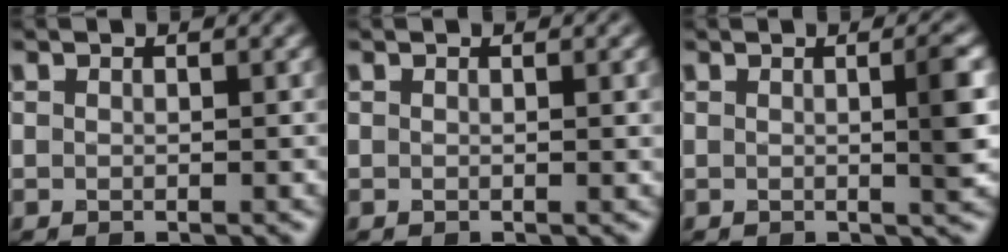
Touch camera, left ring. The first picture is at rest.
{"total": 1.0, "force": [0.2, 0.3, 1.0], "torque": [-0.009, 0.002, 0.001]}
{"total": 3.0, "force": [0.1, 0.6, 2.9], "torque": [-0.035, 0.000, -0.003]}